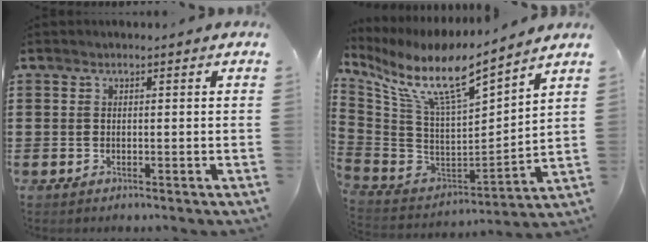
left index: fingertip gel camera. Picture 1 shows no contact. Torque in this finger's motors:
{"motor_torque": [0.84, 0.93, 0.79, 0.20]}